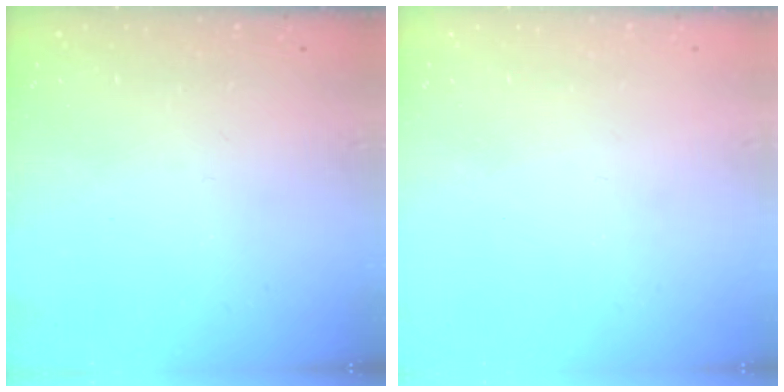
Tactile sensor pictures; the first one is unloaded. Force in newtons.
{"total": 0.7, "press": 0.7, "slide": 0.1}